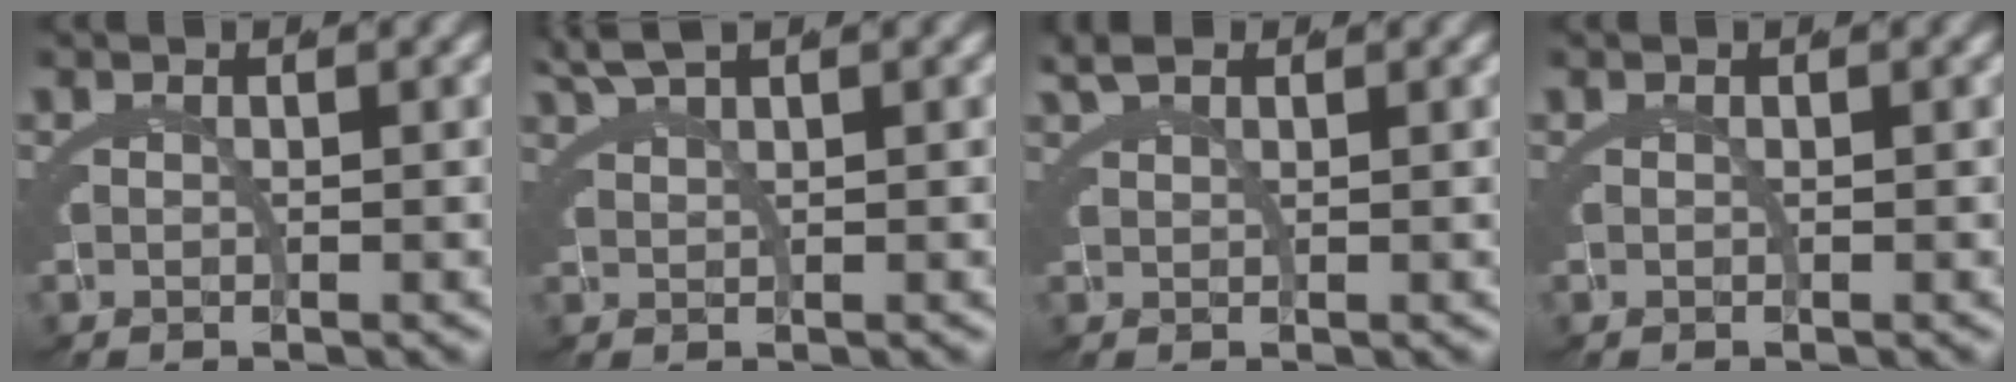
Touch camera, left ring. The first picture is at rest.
{"total": 2.7, "force": [2.5, -0.5, 0.7], "torque": [-0.012, 0.012, 0.047]}
{"total": 3.1, "force": [2.4, 1.2, 1.4], "torque": [-0.022, 0.015, 0.034]}
{"total": 0.0}